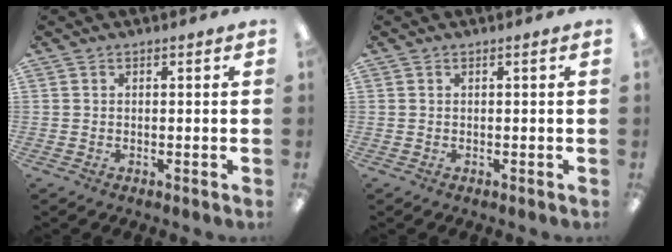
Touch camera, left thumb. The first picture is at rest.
{"total": 0.0}